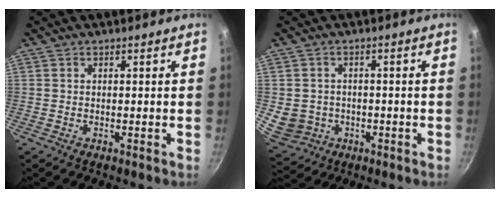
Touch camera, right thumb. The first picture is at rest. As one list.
[{"total": 7.5, "force": [-1.2, 6.7, 3.2], "torque": [-0.043, 0.007, -0.002]}]